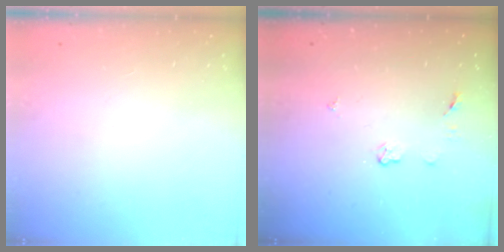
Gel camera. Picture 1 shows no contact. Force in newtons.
{"total": 4.0, "press": 3.9, "slide": 0.6}